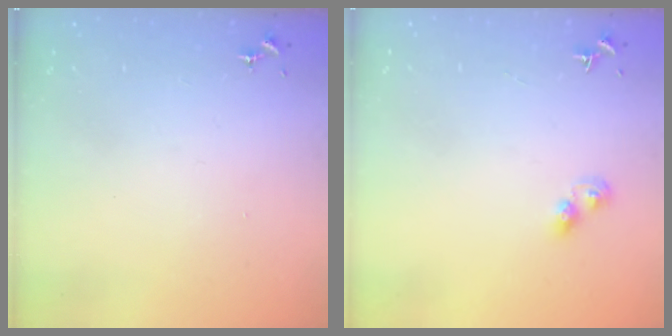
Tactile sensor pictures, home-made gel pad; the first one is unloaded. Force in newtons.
{"total": 4.6, "press": 4.6, "slide": 0.2}